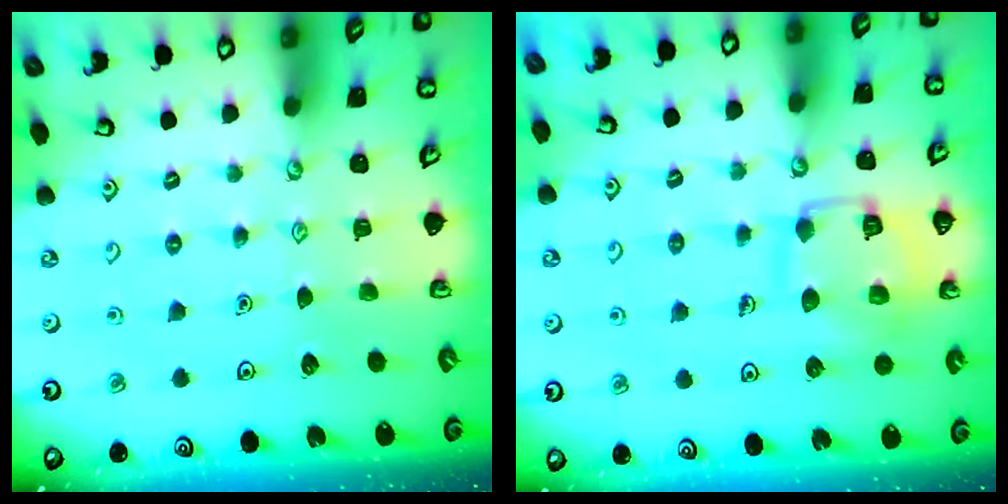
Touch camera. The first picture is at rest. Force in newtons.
{"total": 13.8, "press": 13.8, "slide": 1.4}